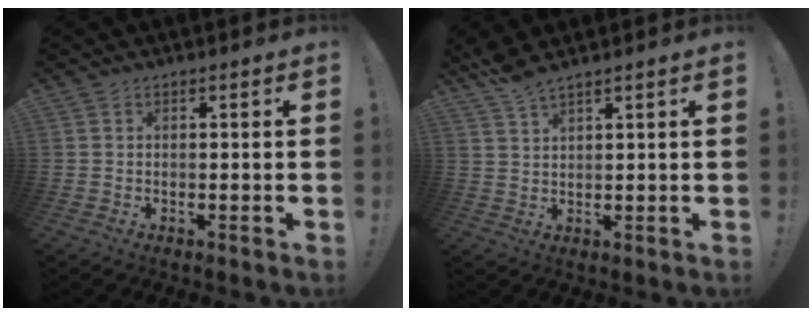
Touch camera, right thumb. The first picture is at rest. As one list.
[{"total": 4.2, "force": [3.9, 0.4, 1.6], "torque": [-0.045, -0.016, 0.073]}]